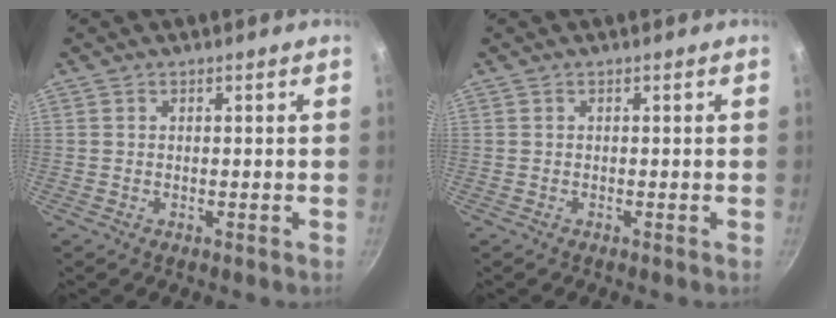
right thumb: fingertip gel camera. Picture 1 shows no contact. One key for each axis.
{"total": 0.0}